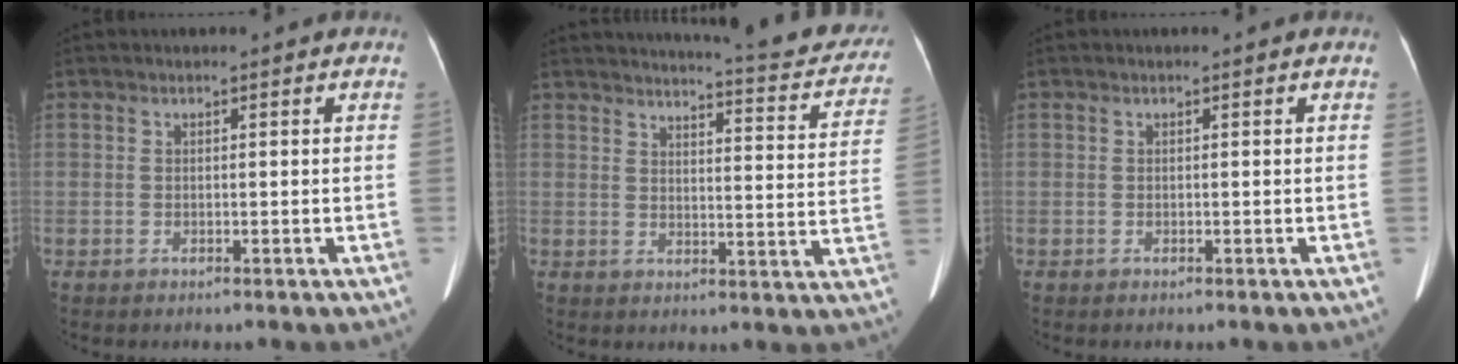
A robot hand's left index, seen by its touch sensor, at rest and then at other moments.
{"total": 18.5, "force": [17.2, 2.3, 6.5], "torque": [-0.071, -0.058, 0.189]}
{"total": 0.0}